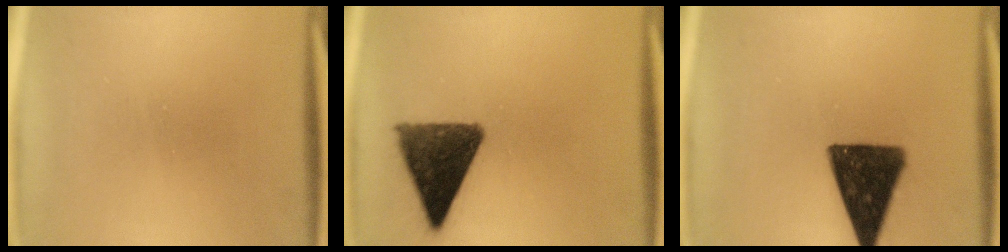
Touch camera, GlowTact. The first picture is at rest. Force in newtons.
{"total": 12.3}
{"total": 15.4}